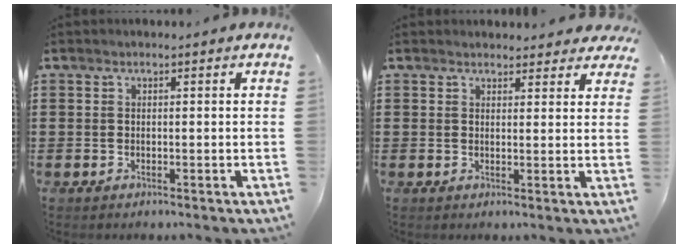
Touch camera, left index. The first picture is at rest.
{"total": 2.6, "force": [2.4, 0.9, 0.2], "torque": [0.004, -0.007, 0.041]}